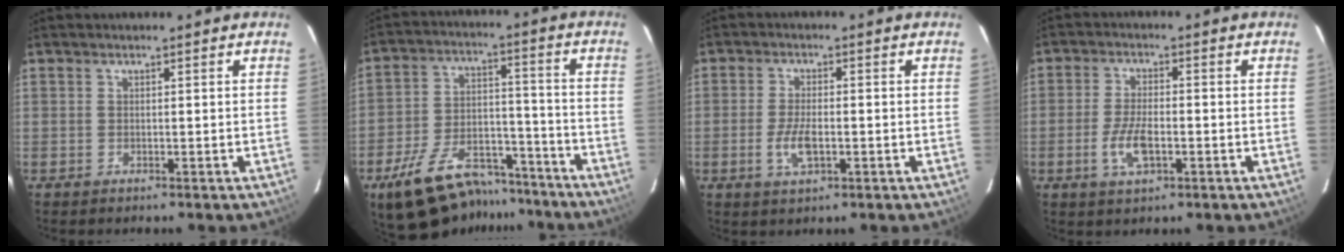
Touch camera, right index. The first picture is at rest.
{"total": 18.3, "force": [-13.9, 8.7, 8.2], "torque": [-0.172, 0.021, -0.203]}
{"total": 5.0, "force": [-1.5, 2.1, 4.3], "torque": [-0.092, -0.002, -0.027]}
{"total": 6.3, "force": [-2.2, 2.6, 5.3], "torque": [-0.113, -0.001, -0.040]}